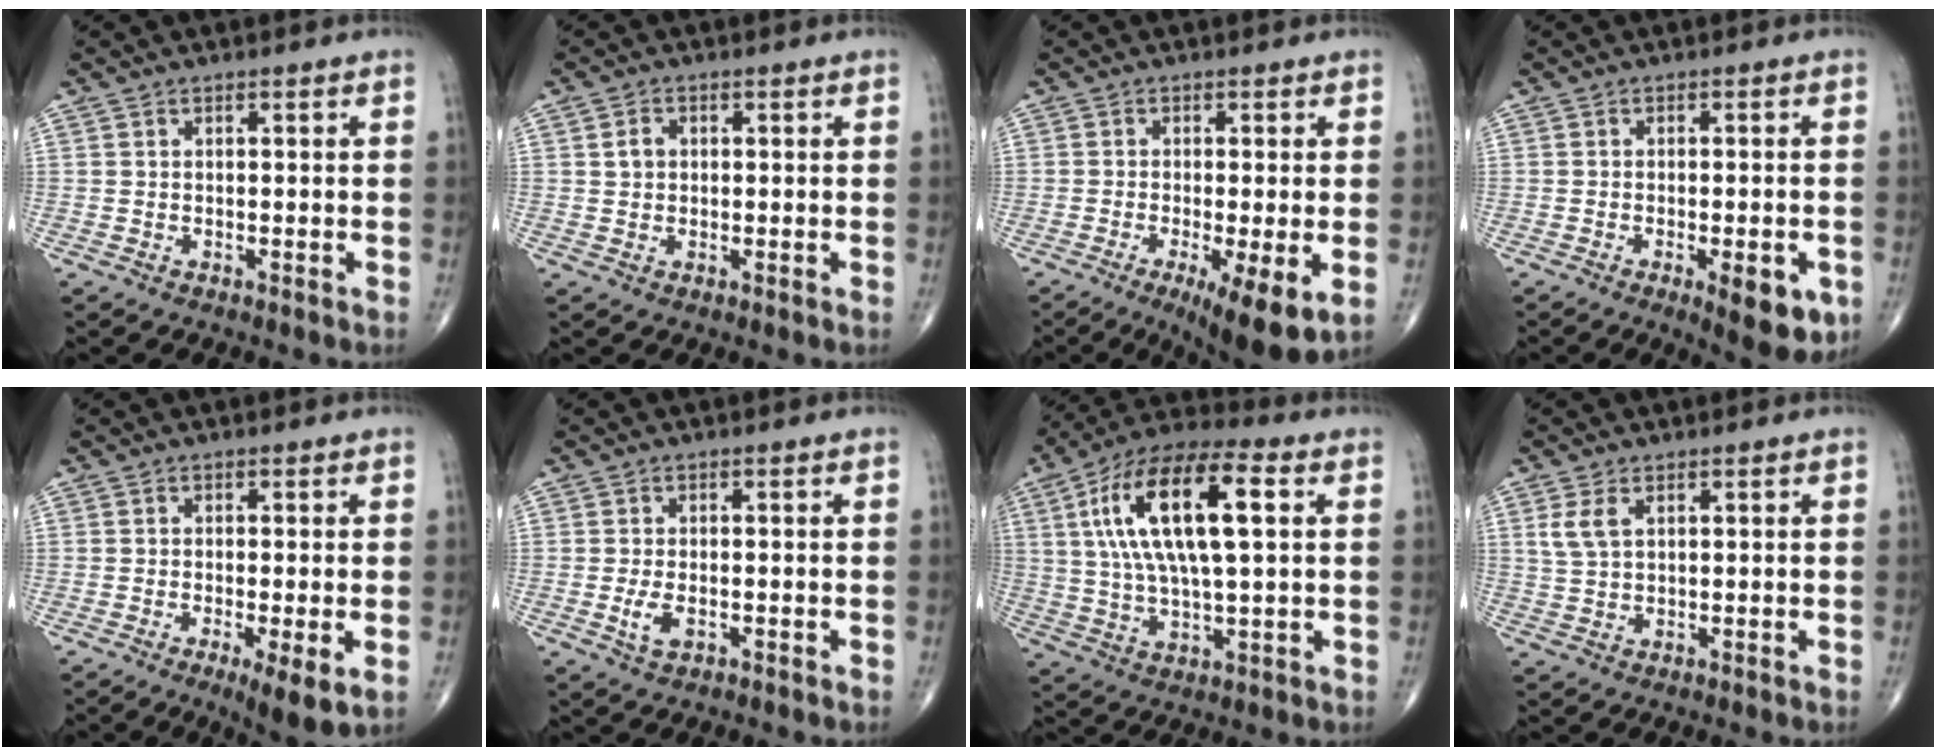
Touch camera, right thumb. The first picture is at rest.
{"total": 2.3, "force": [0.4, 1.8, 1.3], "torque": [-0.015, 0.004, 0.007]}
{"total": 10.1, "force": [-3.5, 2.4, 9.2], "torque": [-0.144, -0.021, -0.052]}
{"total": 8.4, "force": [-3.2, 2.9, 7.2], "torque": [-0.077, -0.003, -0.035]}
{"total": 6.0, "force": [-1.9, 1.2, 5.5], "torque": [-0.094, -0.018, -0.032]}
{"total": 3.1, "force": [-0.8, 1.6, 2.5], "torque": [-0.050, -0.002, -0.012]}
{"total": 20.2, "force": [4.9, 7.5, 18.1], "torque": [-0.335, 0.017, 0.078]}
{"total": 3.8, "force": [1.5, 2.1, 2.8], "torque": [-0.063, 0.003, 0.036]}